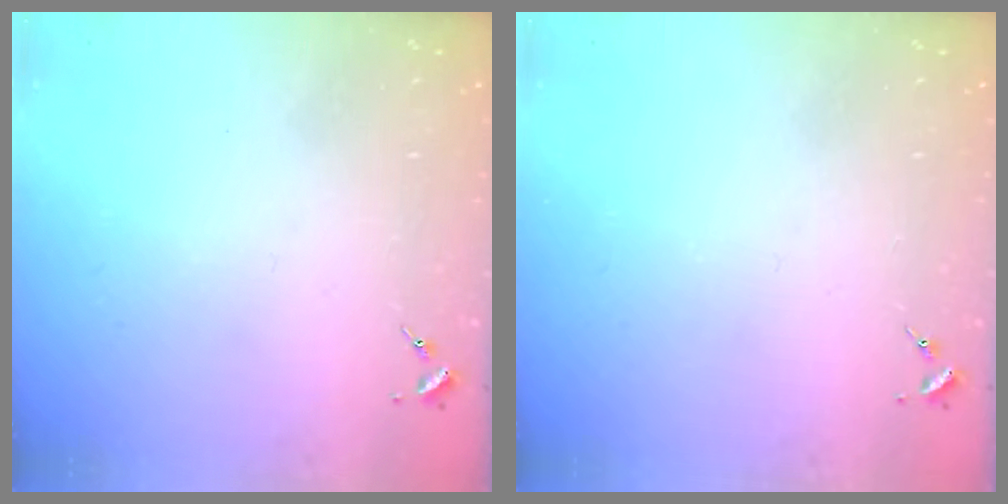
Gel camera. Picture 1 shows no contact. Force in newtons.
{"total": 0.0}